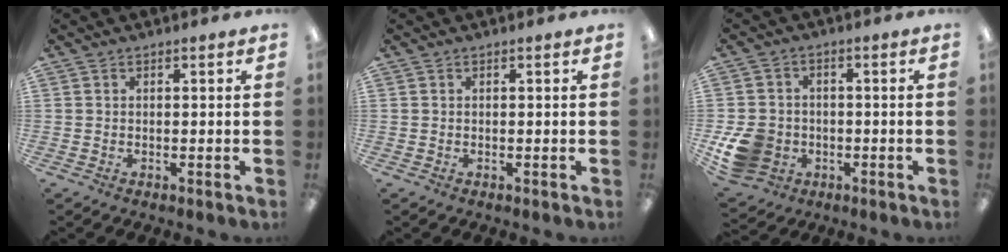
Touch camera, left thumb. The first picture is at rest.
{"total": 0.0}
{"total": 11.0, "force": [-3.6, 9.1, 4.9], "torque": [-0.106, 0.024, -0.060]}